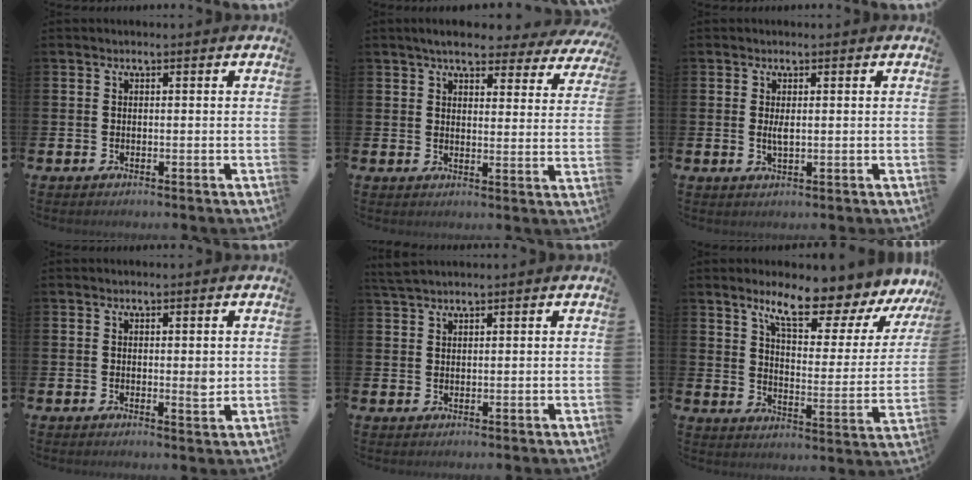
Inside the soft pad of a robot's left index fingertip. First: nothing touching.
{"total": 5.5, "force": [4.9, 1.5, 1.9], "torque": [-0.045, -0.024, 0.083]}
{"total": 1.6, "force": [0.4, 0.5, 1.4], "torque": [-0.023, -0.002, 0.006]}
{"total": 1.7, "force": [0.1, 0.5, 1.6], "torque": [-0.017, -0.004, -0.002]}
{"total": 2.1, "force": [2.0, 0.2, 0.4], "torque": [-0.009, -0.003, 0.038]}
{"total": 10.3, "force": [8.5, 2.3, 5.4], "torque": [-0.113, -0.058, 0.138]}